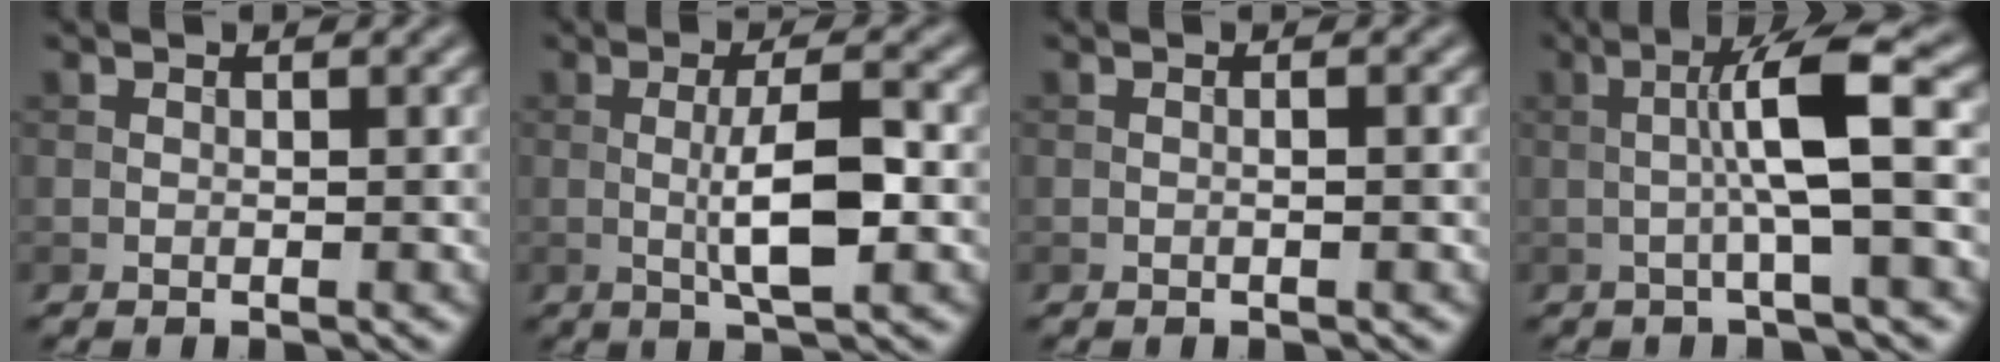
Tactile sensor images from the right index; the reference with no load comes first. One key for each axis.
{"total": 5.4, "fx": -0.5, "fy": 1.1, "fz": 5.2, "tx": -0.095, "ty": 0.003, "tz": -0.011}
{"total": 0.7, "fx": -0.1, "fy": 0.1, "fz": 0.7, "tx": -0.011, "ty": -0.003, "tz": -0.003}
{"total": 6.2, "fx": 0.0, "fy": 0.7, "fz": 6.1, "tx": -0.104, "ty": 0.015, "tz": -0.006}